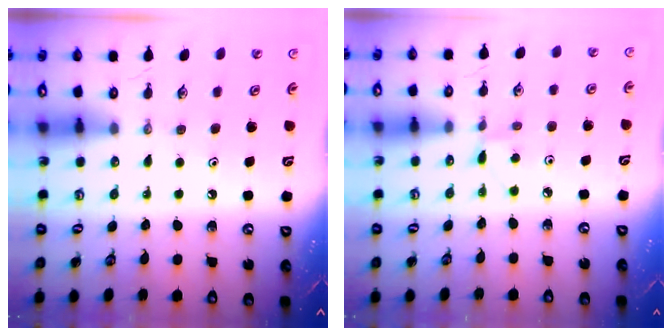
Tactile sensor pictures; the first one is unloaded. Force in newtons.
{"total": 3.1, "press": 3.1, "slide": 0.4}